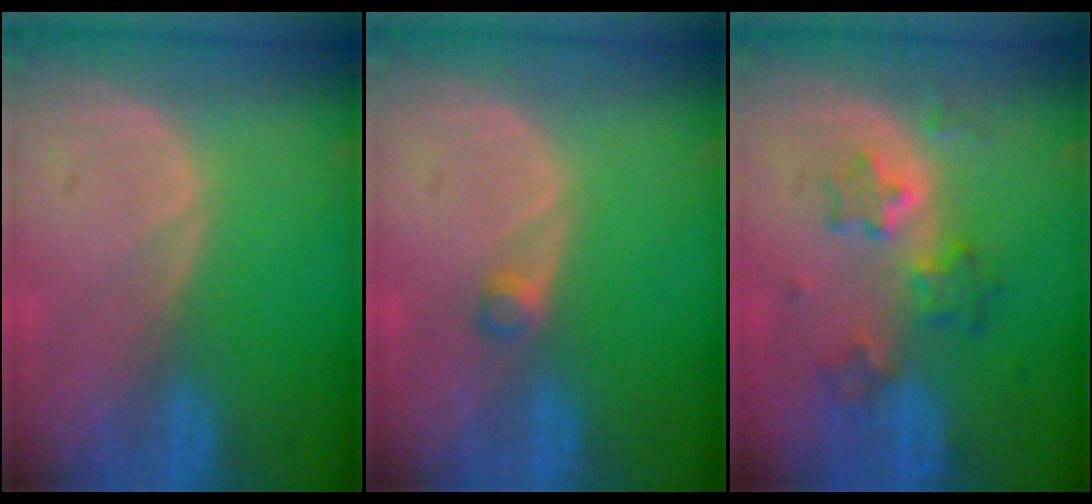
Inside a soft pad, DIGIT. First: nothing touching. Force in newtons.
{"total": 1.6, "press": 1.4, "slide": 0.8}
{"total": 6.2, "press": 5.8, "slide": 2.1}